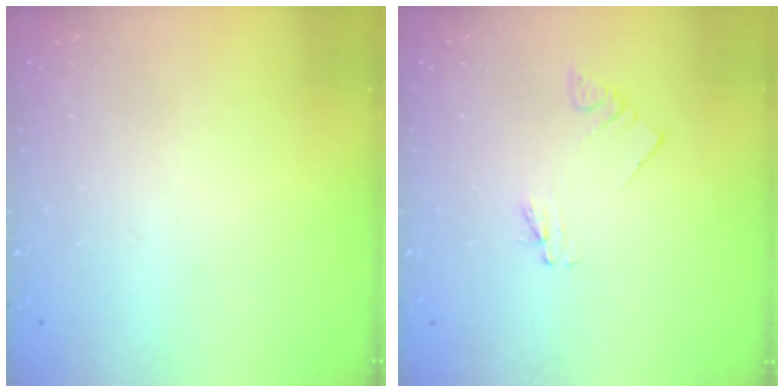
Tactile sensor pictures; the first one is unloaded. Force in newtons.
{"total": 1.6, "press": 1.6, "slide": 0.2}